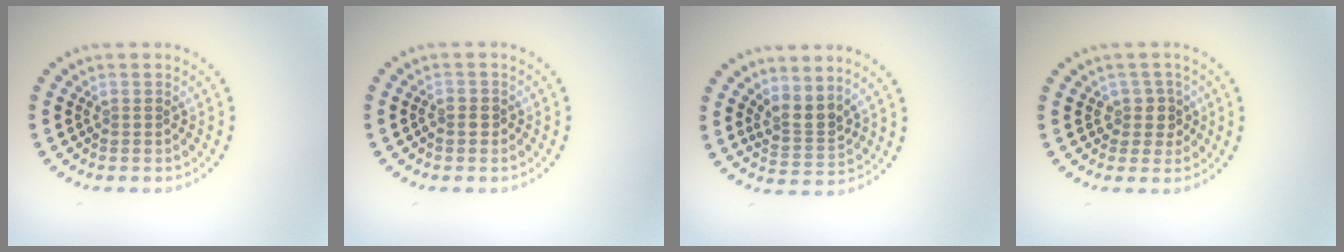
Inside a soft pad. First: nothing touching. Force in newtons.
{"total": 0.9, "press": 0.8, "slide": 0.4}
{"total": 2.6, "press": 2.0, "slide": 1.7}
{"total": 2.1, "press": 1.7, "slide": 1.3}